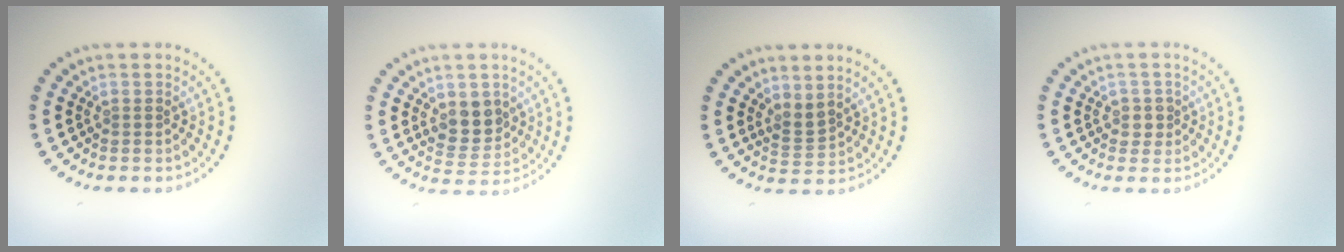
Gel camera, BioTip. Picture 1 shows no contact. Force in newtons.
{"total": 3.4, "press": 3.3, "slide": 0.9}
{"total": 1.8, "press": 1.3, "slide": 1.3}
{"total": 1.3, "press": 1.1, "slide": 0.6}